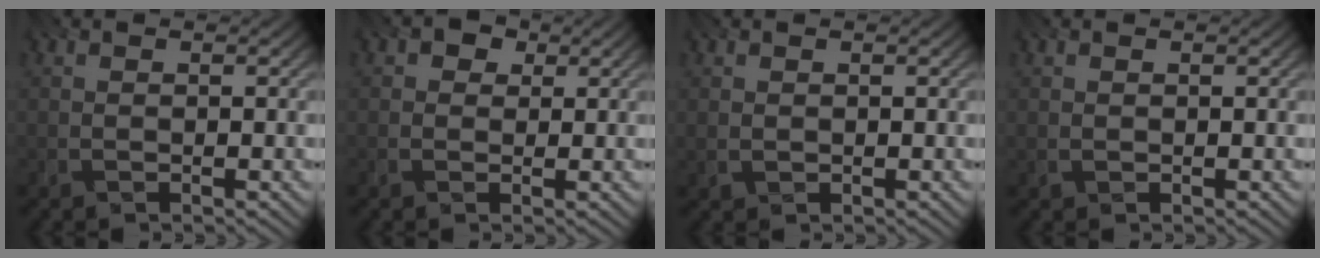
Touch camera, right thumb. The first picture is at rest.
{"total": 2.9, "force": [0.8, 2.4, 1.3], "torque": [-0.020, -0.001, 0.009]}
{"total": 1.1, "force": [0.6, 0.8, 0.6], "torque": [-0.016, 0.001, 0.011]}
{"total": 0.7, "force": [0.4, 0.4, 0.4], "torque": [-0.010, 0.001, 0.009]}